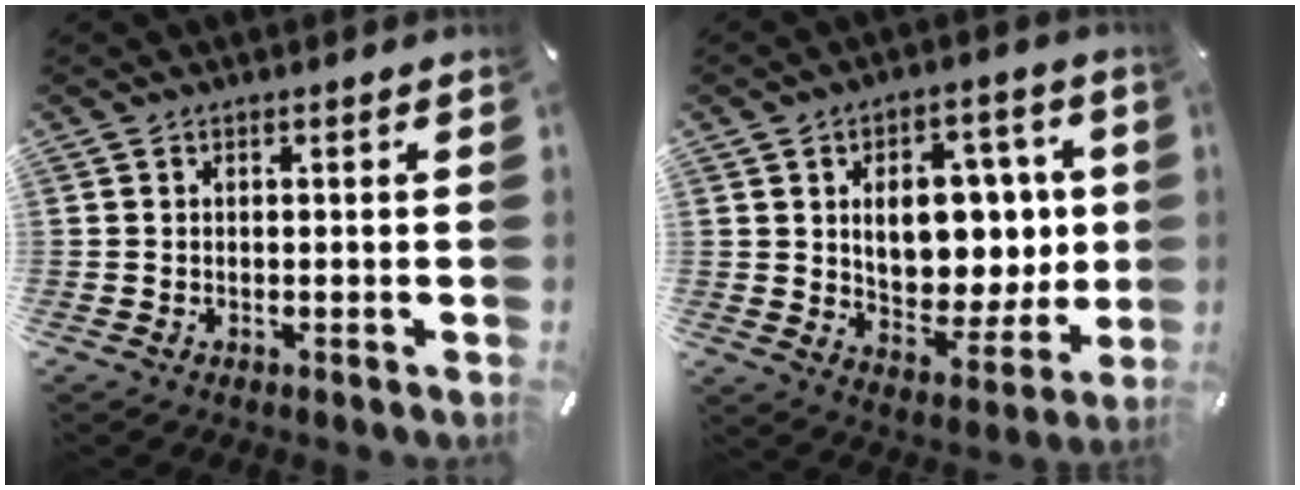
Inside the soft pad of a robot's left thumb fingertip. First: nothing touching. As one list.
[{"total": 13.9, "force": [2.7, 10.0, 9.3], "torque": [-0.114, -0.012, 0.052]}]